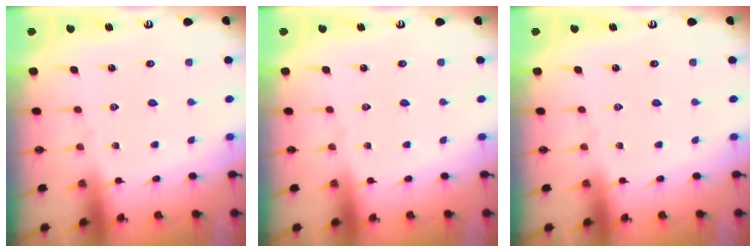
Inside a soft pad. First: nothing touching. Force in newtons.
{"total": 0.0}
{"total": 0.0}